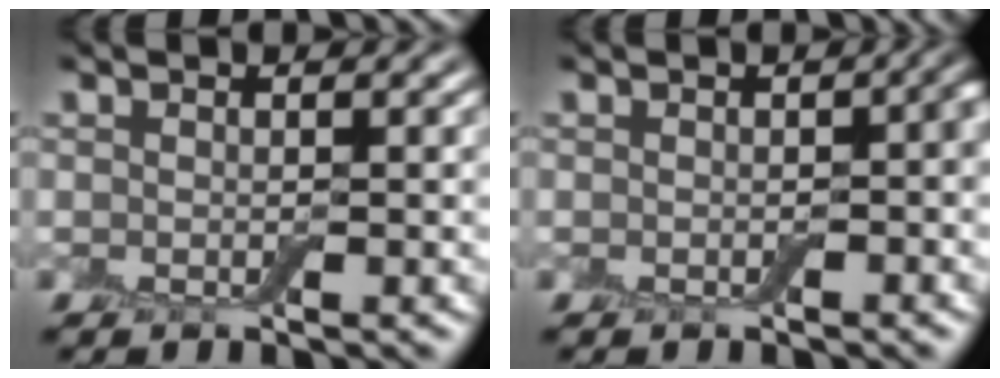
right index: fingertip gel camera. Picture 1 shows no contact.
{"total": 1.8, "force": [-0.3, 0.9, 1.6], "torque": [-0.019, 0.003, -0.005]}